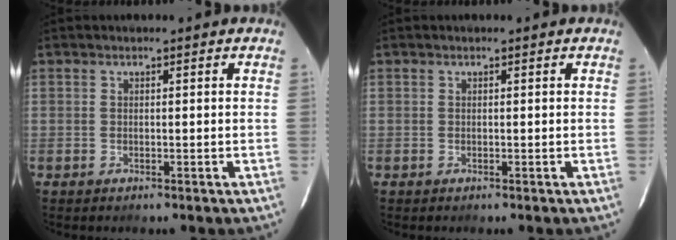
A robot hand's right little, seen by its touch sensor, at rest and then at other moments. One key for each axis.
{"total": 0.0}